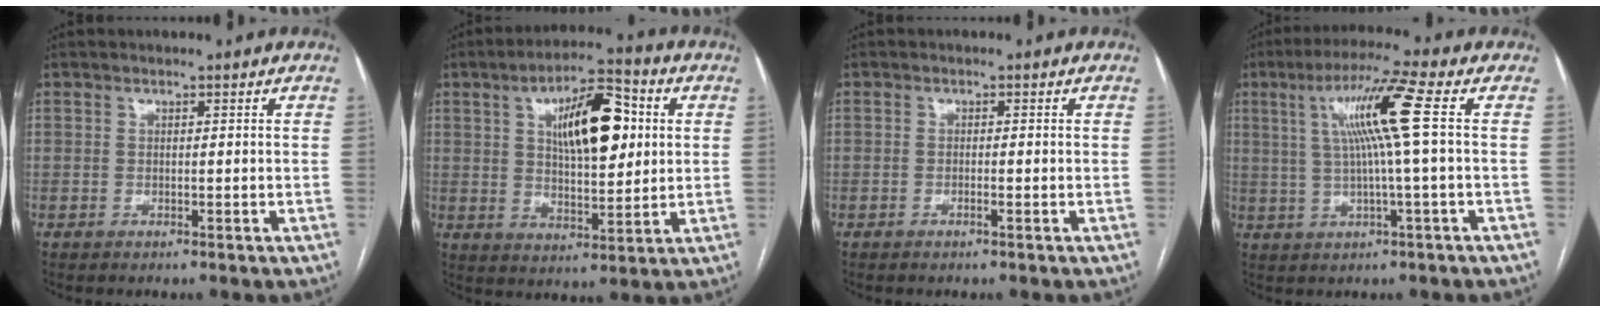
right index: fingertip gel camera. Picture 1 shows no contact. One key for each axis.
{"total": 13.3, "fx": 3.5, "fy": 4.6, "fz": 11.9, "tx": -0.193, "ty": 0.018, "tz": 0.056}
{"total": 0.7, "fx": -0.4, "fy": 0.0, "fz": 0.6, "tx": -0.013, "ty": 0.000, "tz": -0.006}
{"total": 9.6, "fx": 1.8, "fy": -1.4, "fz": 9.4, "tx": -0.170, "ty": 0.015, "tz": 0.036}